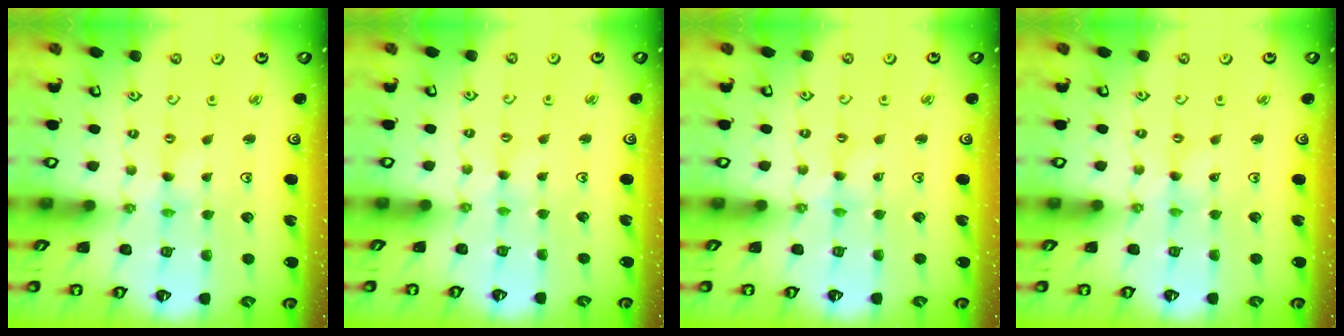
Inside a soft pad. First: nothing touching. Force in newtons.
{"total": 2.1, "press": 2.0, "slide": 0.4}
{"total": 1.1, "press": 1.1, "slide": 0.3}
{"total": 0.0}